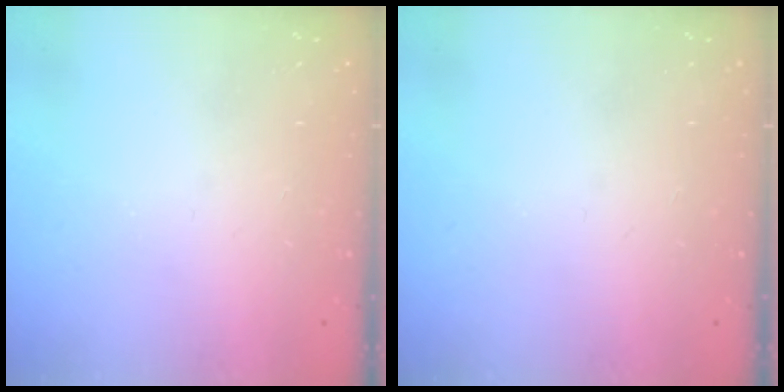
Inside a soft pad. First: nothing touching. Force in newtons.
{"total": 0.0}